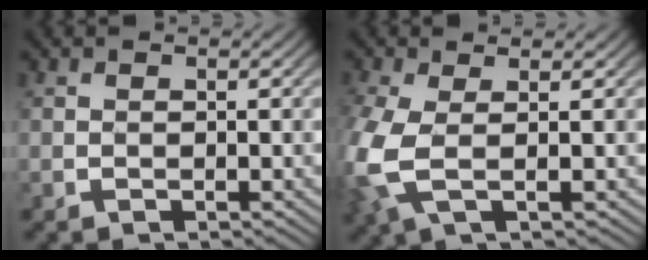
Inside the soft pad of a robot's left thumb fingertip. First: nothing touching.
{"total": 8.0, "force": [-0.8, 4.7, 6.4], "torque": [-0.206, -0.003, -0.017]}